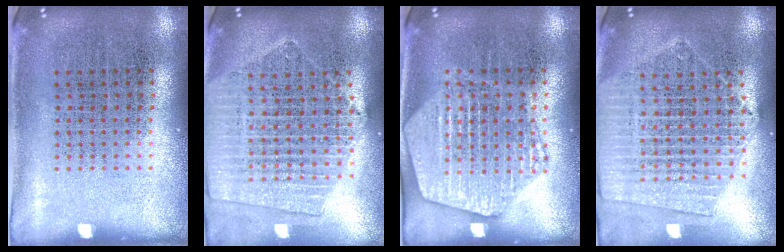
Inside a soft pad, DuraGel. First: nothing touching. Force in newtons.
{"total": 2.0, "press": 1.9, "slide": 0.8}
{"total": 1.9, "press": 1.9, "slide": 0.2}
{"total": 1.9, "press": 1.7, "slide": 0.7}